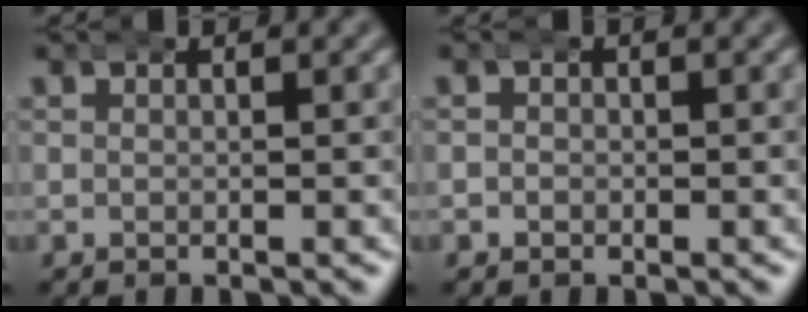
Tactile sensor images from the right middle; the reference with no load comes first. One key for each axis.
{"total": 0.9, "fx": -0.3, "fy": 0.9, "fz": 0.1, "tx": -0.003, "ty": -0.004, "tz": -0.006}